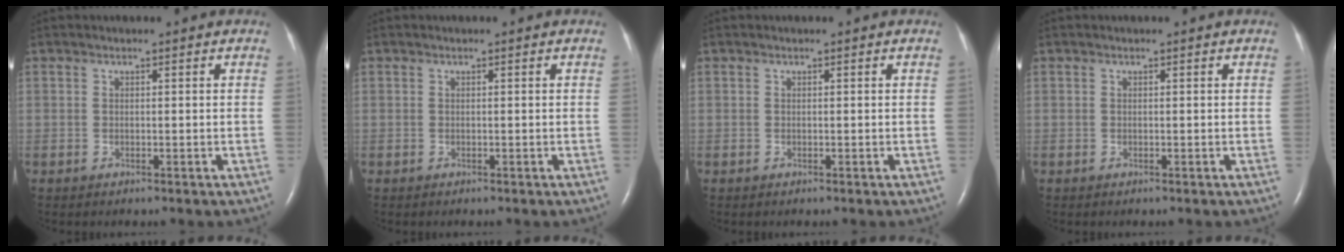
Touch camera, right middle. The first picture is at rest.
{"total": 0.0}
{"total": 0.0}
{"total": 0.0}